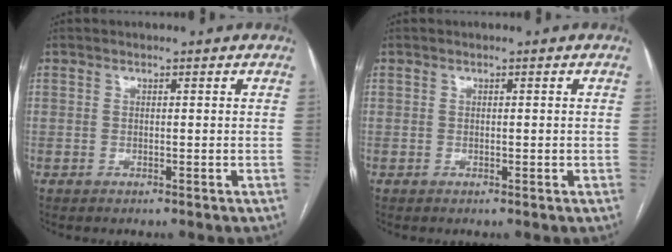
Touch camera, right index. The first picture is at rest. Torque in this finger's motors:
{"motor_torque": [-0.27, 0.20, 0.04, 0.00]}